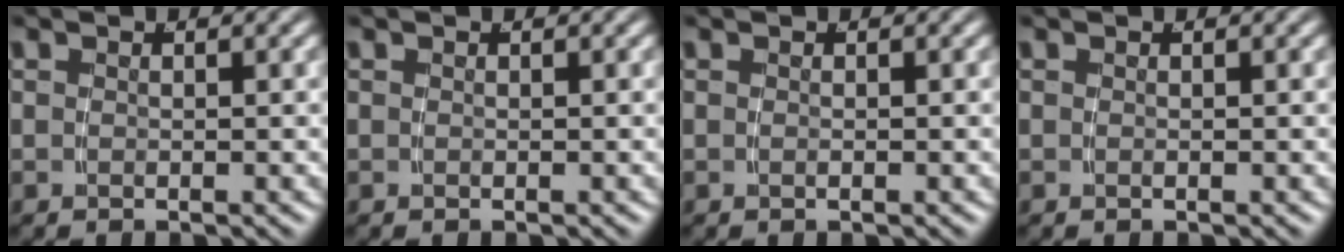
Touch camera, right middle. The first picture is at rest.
{"total": 0.0}
{"total": 0.0}
{"total": 0.0}